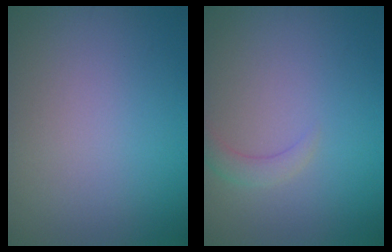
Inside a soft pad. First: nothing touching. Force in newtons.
{"total": 1.5, "press": 1.5, "slide": 0.2}